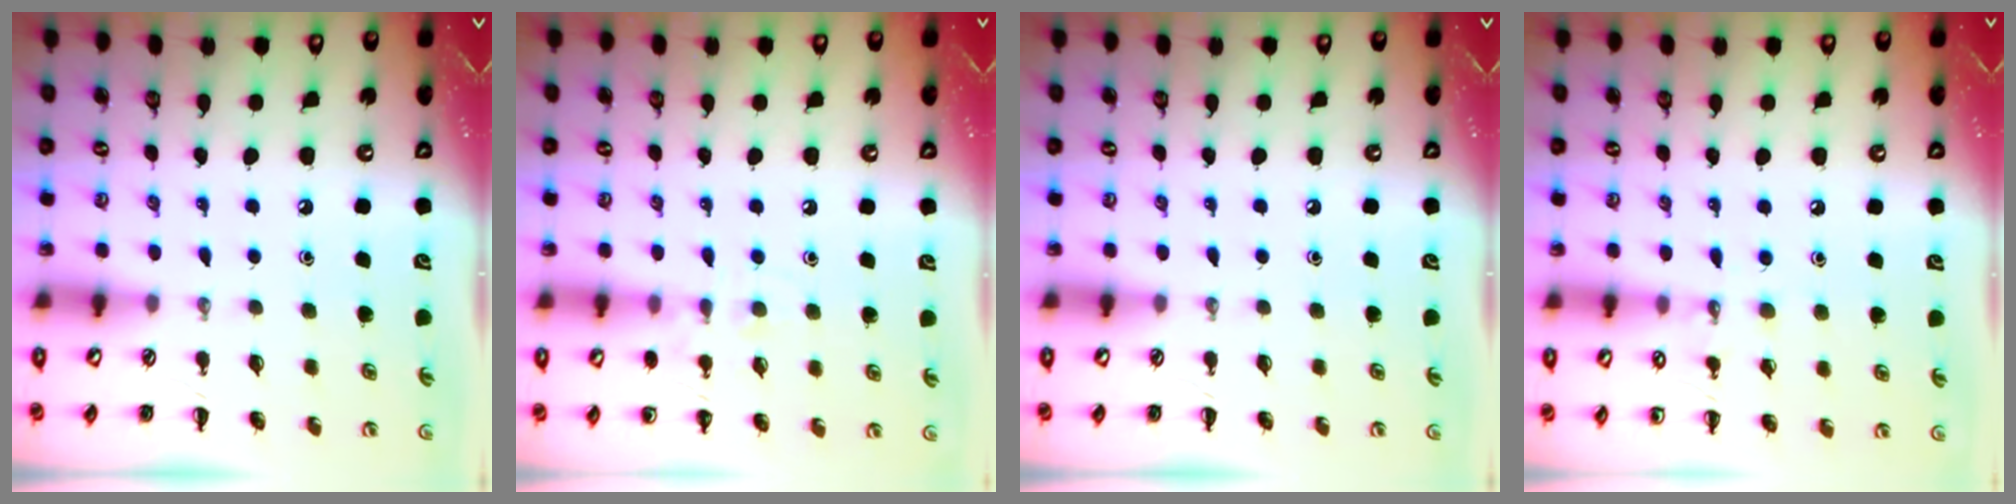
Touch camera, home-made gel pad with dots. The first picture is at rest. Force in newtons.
{"total": 7.1, "press": 7.0, "slide": 1.1}
{"total": 0.0}
{"total": 7.3, "press": 7.2, "slide": 1.5}